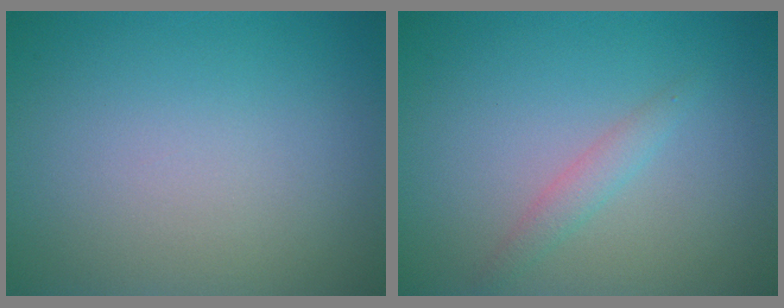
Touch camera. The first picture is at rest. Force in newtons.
{"total": 1.4, "press": 1.4, "slide": 0.1}